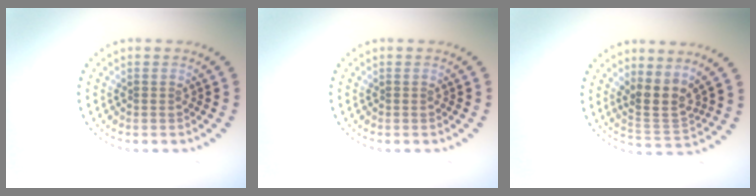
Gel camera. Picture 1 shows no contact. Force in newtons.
{"total": 0.0}
{"total": 3.2, "press": 2.5, "slide": 2.0}